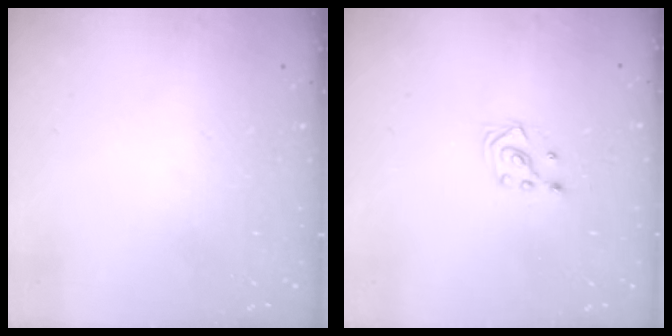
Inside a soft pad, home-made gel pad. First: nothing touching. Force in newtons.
{"total": 2.9, "press": 2.9, "slide": 0.3}